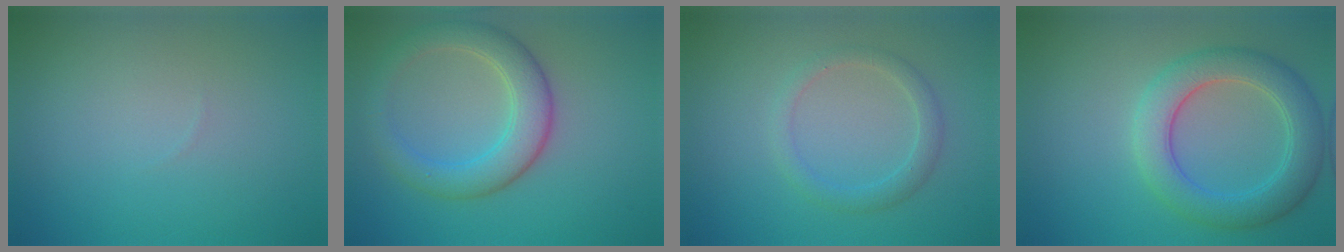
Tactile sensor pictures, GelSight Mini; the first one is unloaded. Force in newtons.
{"total": 4.8, "press": 4.7, "slide": 0.3}
{"total": 1.9, "press": 1.9, "slide": 0.0}
{"total": 5.2, "press": 5.2, "slide": 0.2}